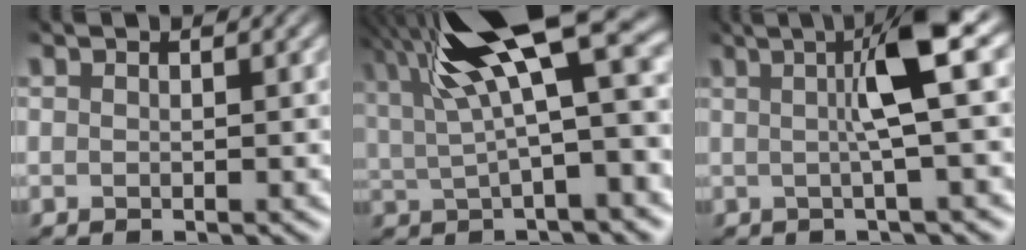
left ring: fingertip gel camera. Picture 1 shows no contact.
{"total": 10.8, "force": [4.3, 3.4, 9.3], "torque": [-0.184, 0.008, 0.083]}
{"total": 4.2, "force": [0.4, -0.1, 4.1], "torque": [-0.084, 0.003, 0.011]}